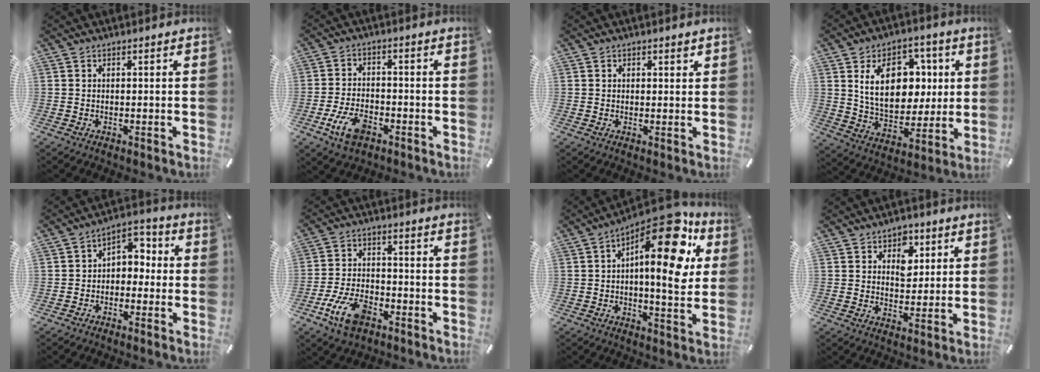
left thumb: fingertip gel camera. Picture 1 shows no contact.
{"total": 8.4, "force": [-4.1, 4.9, 5.5], "torque": [-0.128, 0.009, -0.076]}
{"total": 0.9, "force": [0.6, 0.6, 0.4], "torque": [0.001, 0.000, 0.008]}
{"total": 16.4, "force": [4.8, 11.8, 10.3], "torque": [-0.163, 0.000, 0.089]}
{"total": 4.6, "force": [-1.5, 3.8, 2.2], "torque": [-0.031, 0.011, -0.033]}
{"total": 10.2, "force": [-5.5, 5.7, 6.5], "torque": [-0.140, 0.018, -0.099]}
{"total": 19.1, "force": [7.8, 7.4, 15.8], "torque": [-0.214, -0.057, 0.120]}
{"total": 6.4, "force": [2.8, 4.8, 3.3], "torque": [-0.031, -0.009, 0.041]}